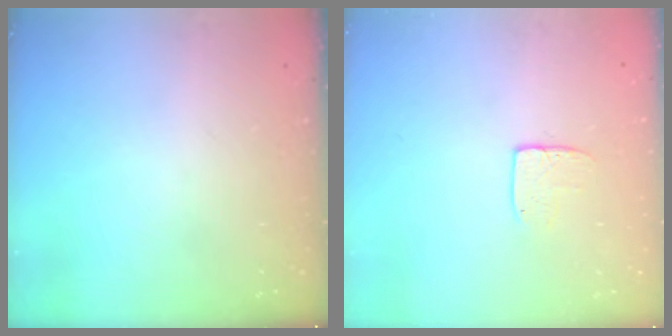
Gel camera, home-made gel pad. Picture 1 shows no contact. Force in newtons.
{"total": 6.5, "press": 6.5, "slide": 0.4}